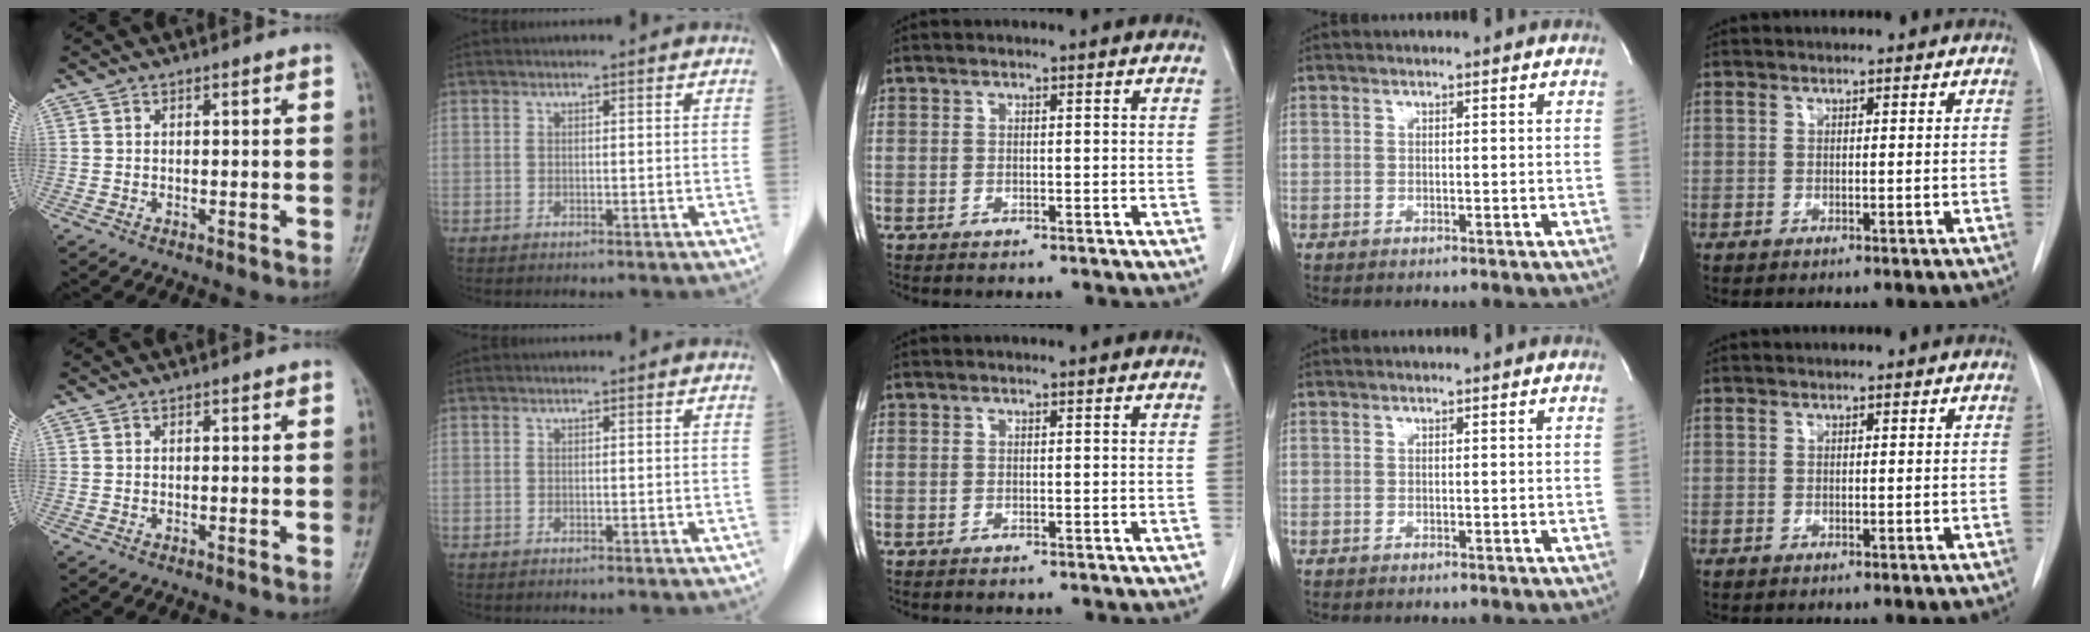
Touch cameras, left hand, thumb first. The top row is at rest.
{}